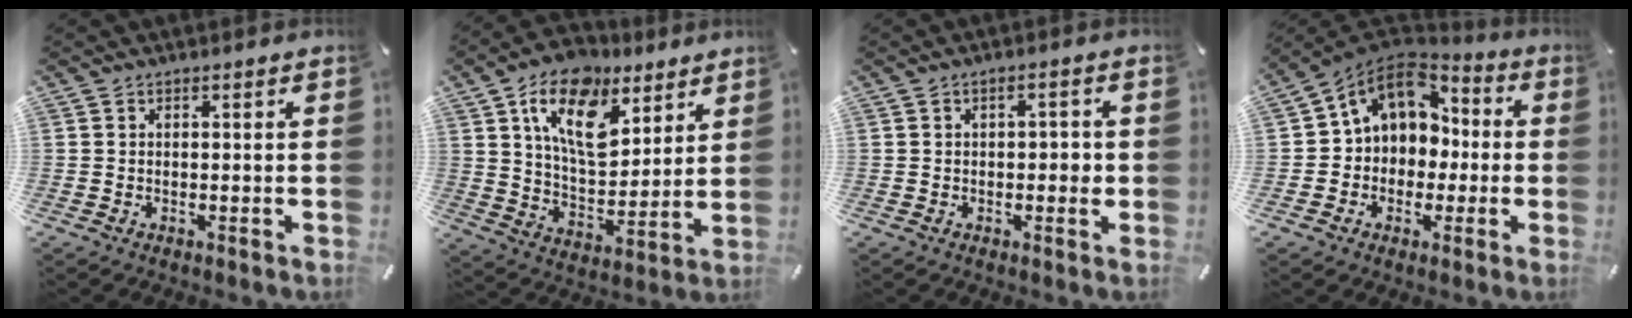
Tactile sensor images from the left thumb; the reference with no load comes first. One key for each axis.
{"total": 17.1, "fx": 9.7, "fy": 9.8, "fz": 10.2, "tx": -0.180, "ty": -0.039, "tz": 0.176}
{"total": 3.2, "fx": -0.1, "fy": 1.6, "fz": 2.8, "tx": -0.042, "ty": 0.004, "tz": -0.005}
{"total": 11.2, "fx": 3.1, "fy": 9.9, "fz": 4.5, "tx": -0.089, "ty": -0.013, "tz": 0.062}